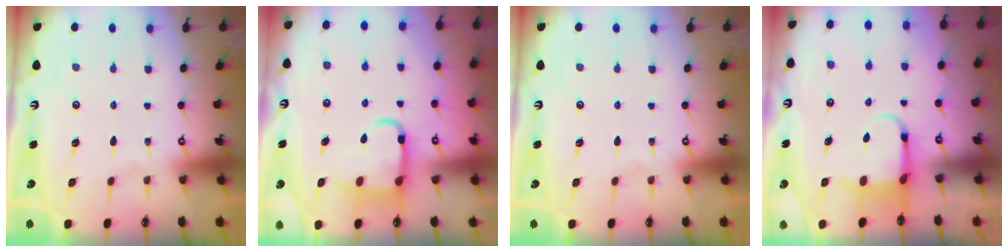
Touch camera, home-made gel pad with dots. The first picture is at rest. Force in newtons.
{"total": 9.6, "press": 9.5, "slide": 1.3}
{"total": 0.0}
{"total": 3.9, "press": 3.8, "slide": 1.1}